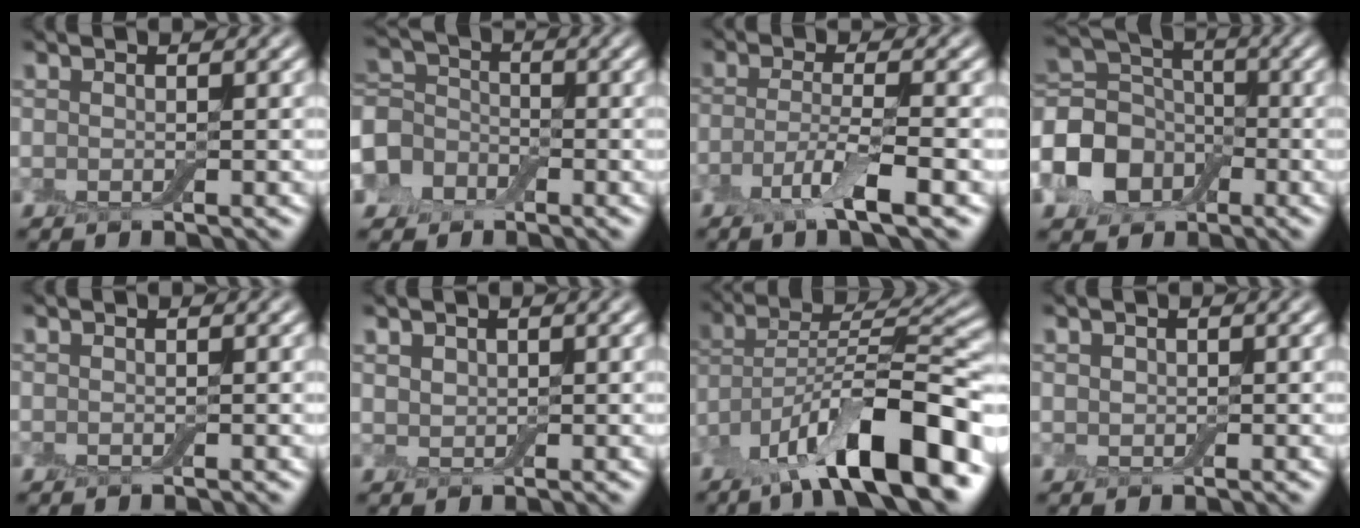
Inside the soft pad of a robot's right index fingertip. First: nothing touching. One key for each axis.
{"total": 5.2, "fx": -2.2, "fy": 4.1, "fz": 2.2, "tx": -0.050, "ty": 0.003, "tz": -0.058}
{"total": 4.1, "fx": -2.0, "fy": 0.7, "fz": 3.6, "tx": -0.072, "ty": -0.006, "tz": -0.046}
{"total": 8.6, "fx": -3.0, "fy": 6.5, "fz": 4.8, "tx": -0.106, "ty": -0.001, "tz": -0.077}
{"total": 0.0}
{"total": 1.3, "fx": 0.8, "fy": 0.9, "fz": 0.3, "tx": -0.007, "ty": 0.000, "tz": 0.016}
{"total": 12.8, "fx": -7.3, "fy": 3.7, "fz": 9.9, "tx": -0.151, "ty": 0.014, "tz": -0.133}
{"total": 0.8, "fx": 0.3, "fy": 0.7, "fz": 0.2, "tx": -0.002, "ty": 0.000, "tz": 0.005}